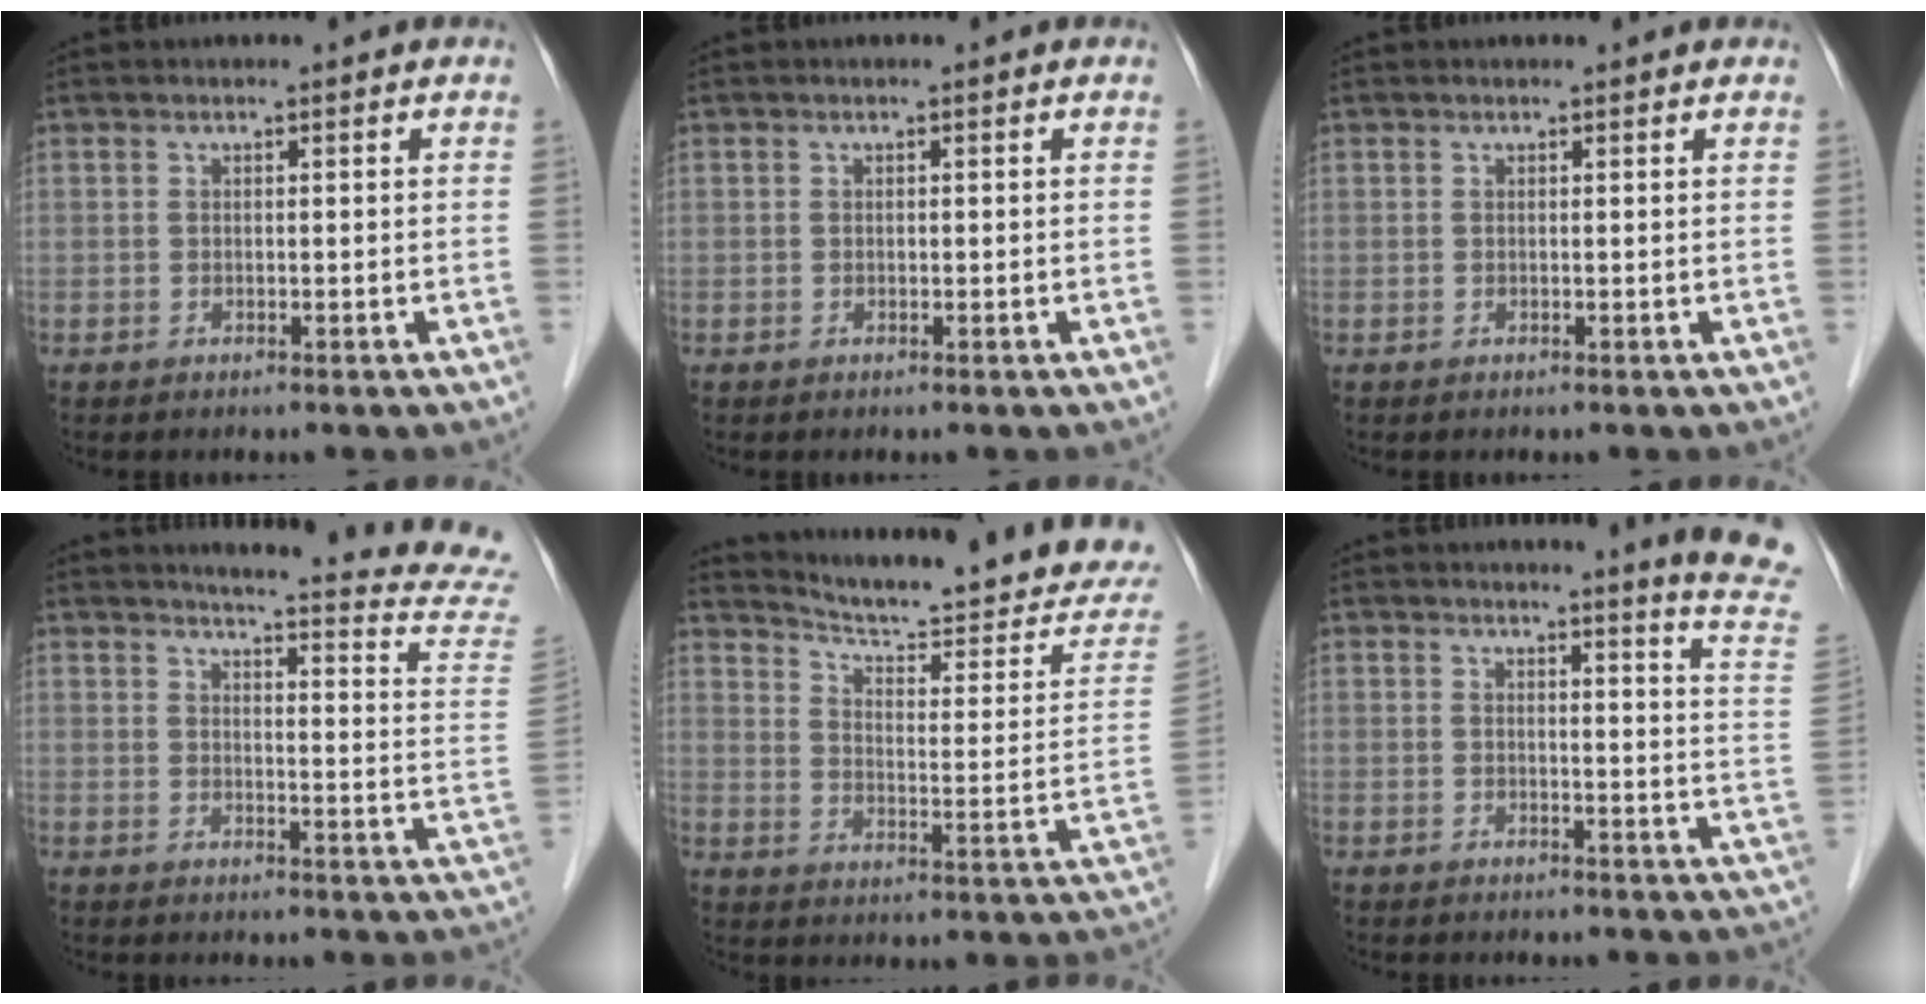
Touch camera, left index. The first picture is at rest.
{"total": 0.0}
{"total": 1.2, "force": [1.2, 0.2, 0.2], "torque": [-0.011, 0.009, 0.012]}
{"total": 18.2, "force": [17.4, -0.3, 5.4], "torque": [-0.060, -0.110, 0.178]}
{"total": 21.4, "force": [19.8, 0.8, 7.9], "torque": [-0.116, -0.076, 0.255]}
{"total": 9.8, "force": [9.1, -1.7, 3.3], "torque": [-0.034, -0.086, 0.080]}